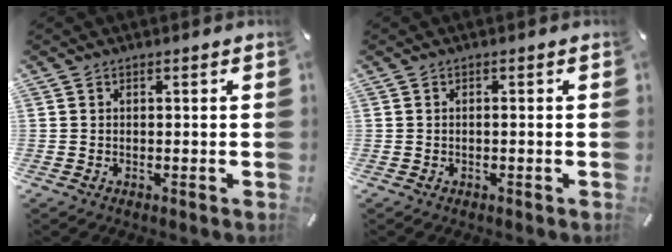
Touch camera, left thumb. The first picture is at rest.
{"total": 0.5, "force": [-0.2, 0.1, 0.5], "torque": [-0.010, -0.003, -0.003]}